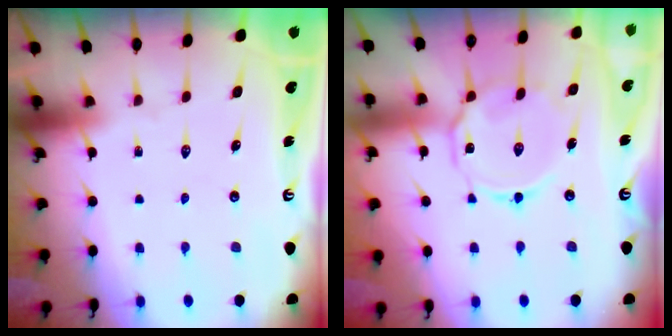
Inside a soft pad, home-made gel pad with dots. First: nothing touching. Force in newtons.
{"total": 9.3, "press": 9.3, "slide": 0.6}